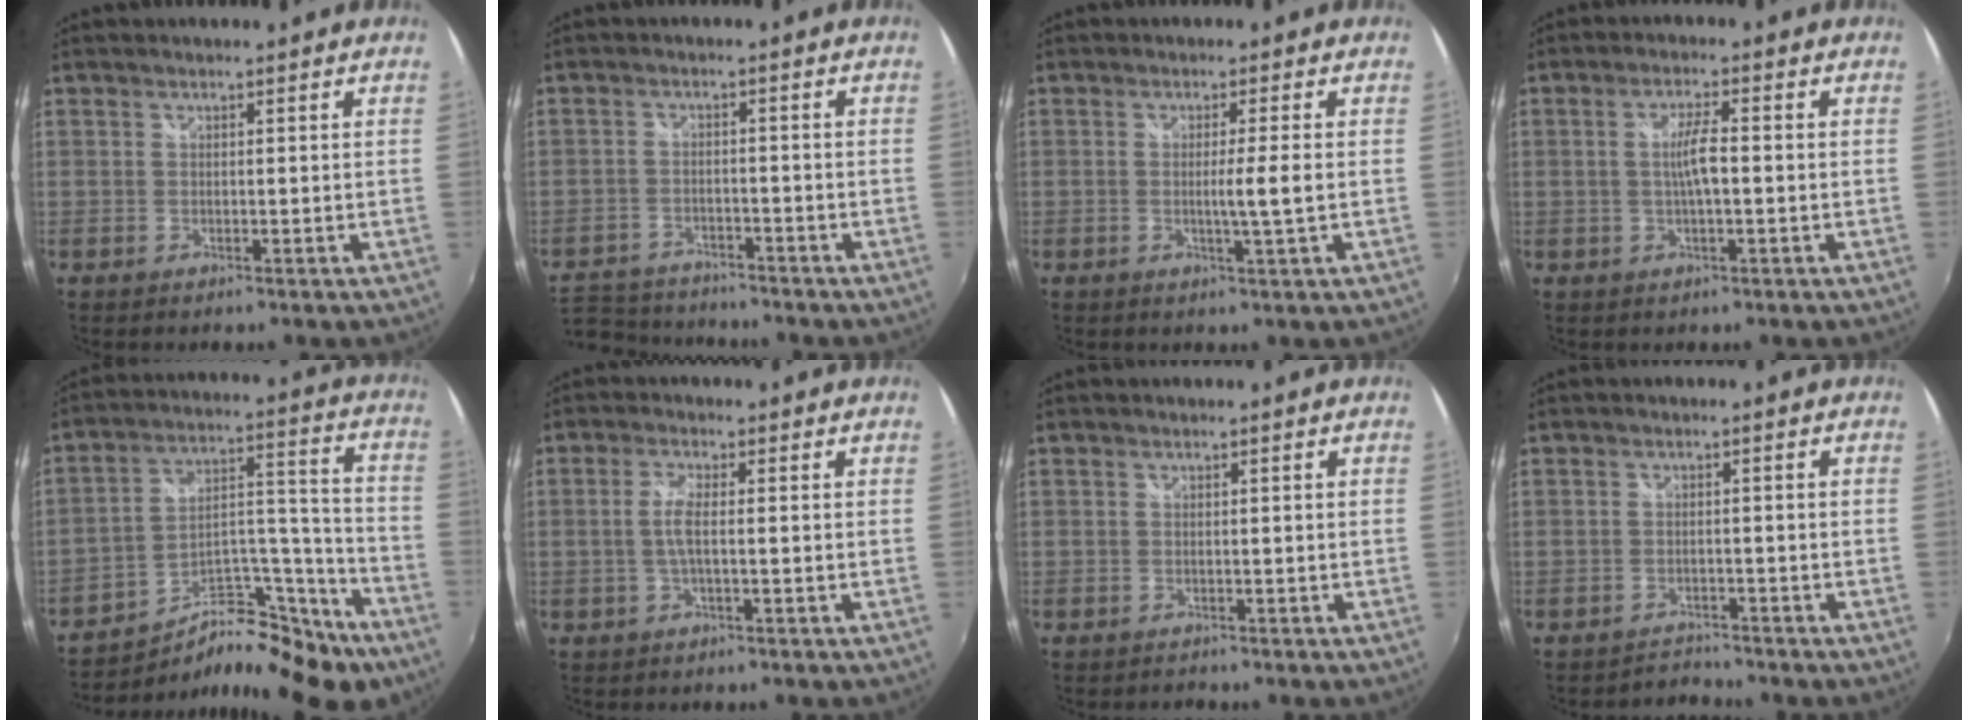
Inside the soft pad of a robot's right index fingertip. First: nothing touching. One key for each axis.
{"total": 11.1, "fx": -9.6, "fy": 4.8, "fz": 2.9, "tx": -0.093, "ty": 0.010, "tz": -0.159}
{"total": 3.4, "fx": -0.4, "fy": -1.1, "fz": 3.2, "tx": -0.049, "ty": -0.007, "tz": -0.010}
{"total": 4.3, "fx": -0.3, "fy": 0.5, "fz": 4.2, "tx": -0.077, "ty": 0.002, "tz": -0.004}
{"total": 21.1, "fx": -14.4, "fy": 9.9, "fz": 11.8, "tx": -0.191, "ty": 0.034, "tz": -0.202}
{"total": 3.3, "fx": -0.5, "fy": 0.4, "fz": 3.2, "tx": -0.066, "ty": 0.000, "tz": -0.007}
{"total": 1.4, "fx": -1.2, "fy": 0.7, "fz": -0.3, "tx": 0.001, "ty": 0.004, "tz": -0.016}
{"total": 2.8, "fx": -2.5, "fy": 1.0, "fz": -0.9, "tx": 0.008, "ty": 0.011, "tz": -0.045}